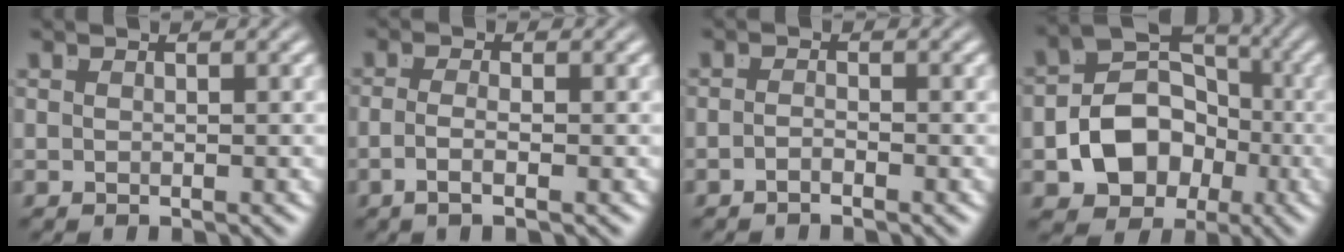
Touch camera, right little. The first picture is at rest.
{"total": 2.3, "force": [-1.2, -0.4, 1.9], "torque": [-0.042, -0.014, -0.015]}
{"total": 1.4, "force": [-1.2, -0.5, 0.4], "torque": [-0.004, -0.006, -0.022]}
{"total": 9.5, "force": [-0.7, 7.8, 5.4], "torque": [-0.125, -0.040, 0.003]}